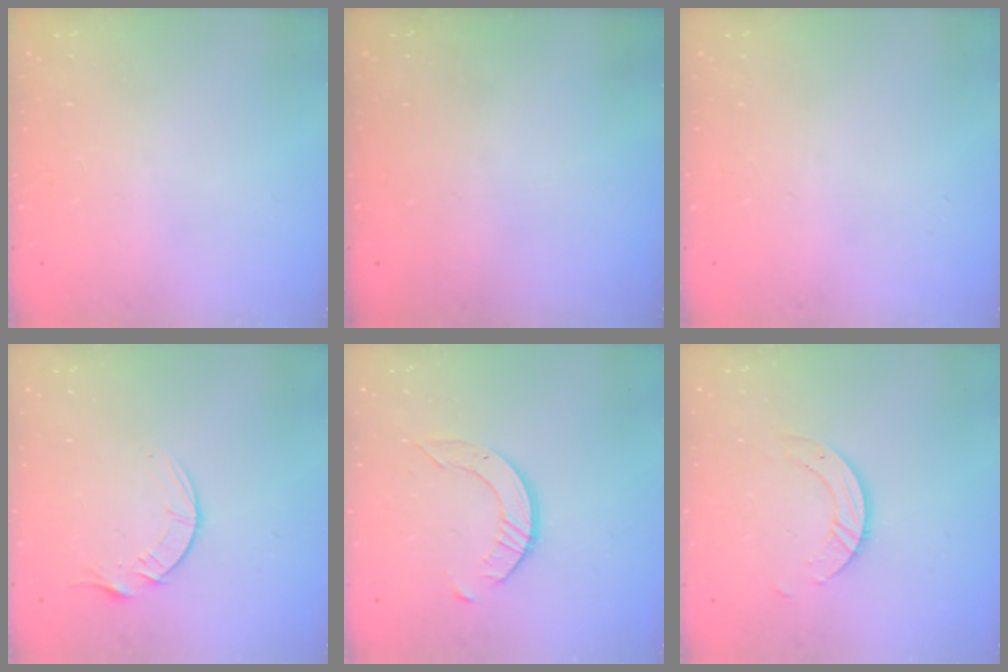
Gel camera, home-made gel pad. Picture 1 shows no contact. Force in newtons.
{"total": 0.0}
{"total": 0.0}
{"total": 6.1, "press": 6.1, "slide": 0.8}
{"total": 4.4, "press": 4.3, "slide": 0.5}
{"total": 4.0, "press": 4.0, "slide": 0.3}